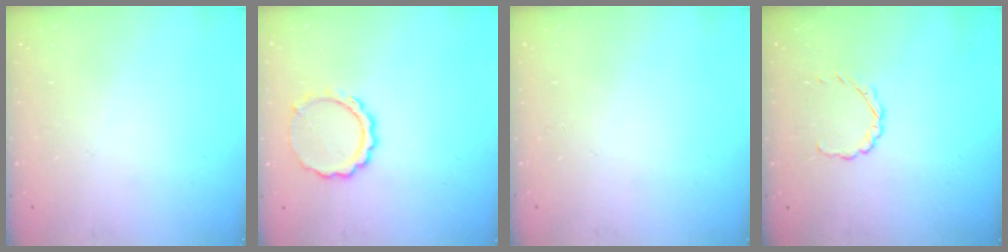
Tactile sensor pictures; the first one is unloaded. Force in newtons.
{"total": 8.5, "press": 8.4, "slide": 1.1}
{"total": 0.0}
{"total": 2.3, "press": 2.1, "slide": 0.8}